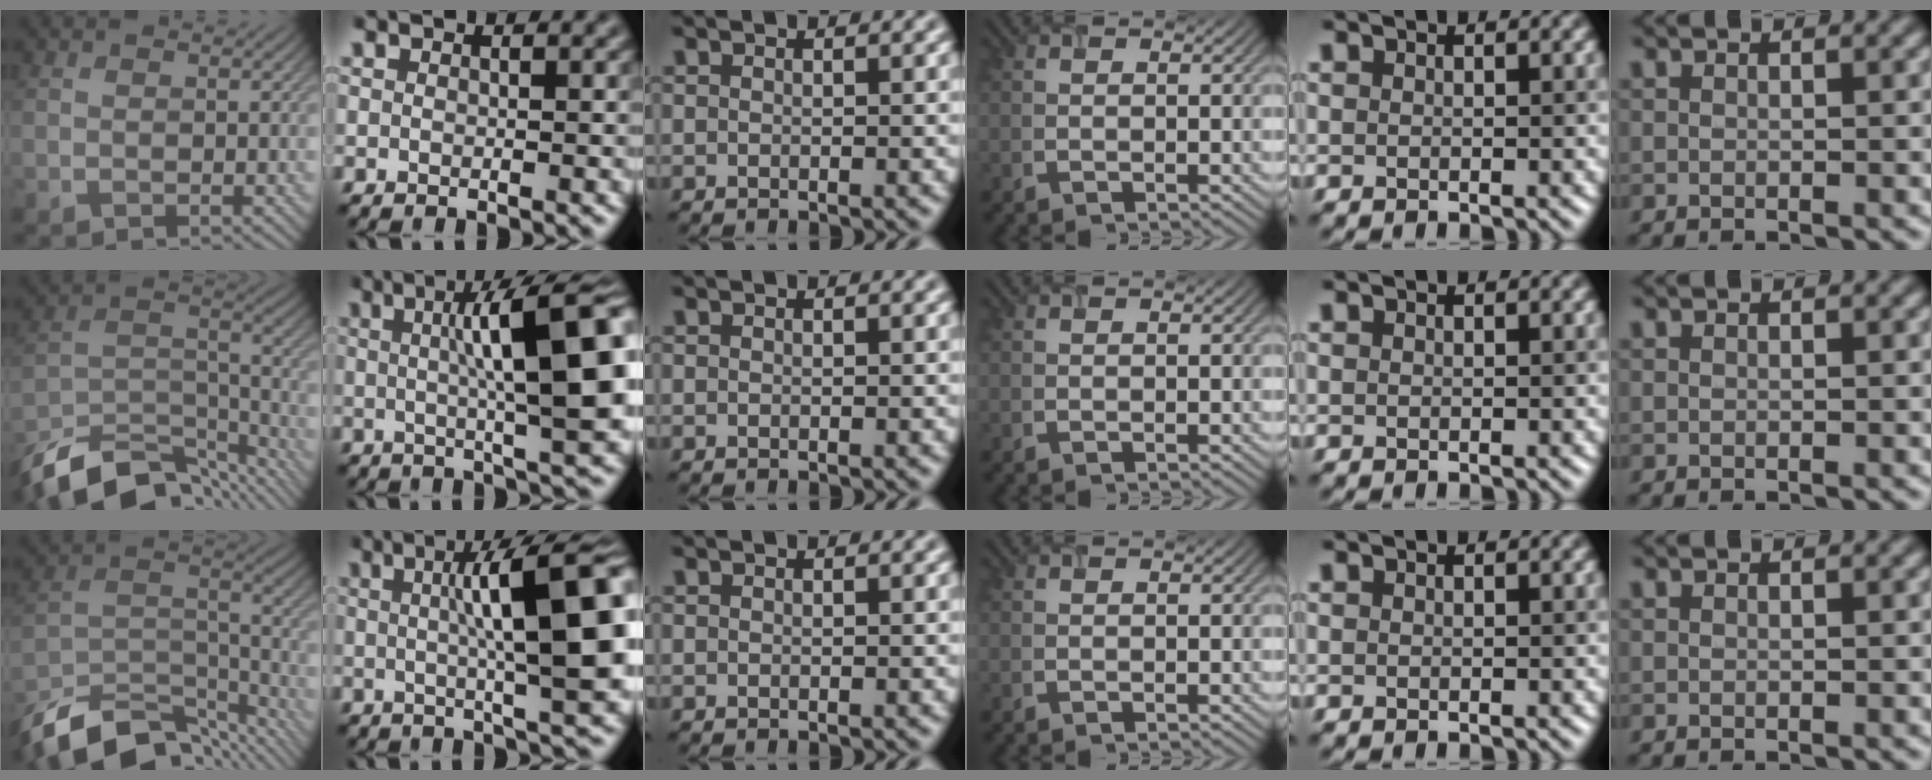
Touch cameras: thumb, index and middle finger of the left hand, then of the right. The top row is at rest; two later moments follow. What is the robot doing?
{"motion": "open", "object": "airpods case & airpods"}